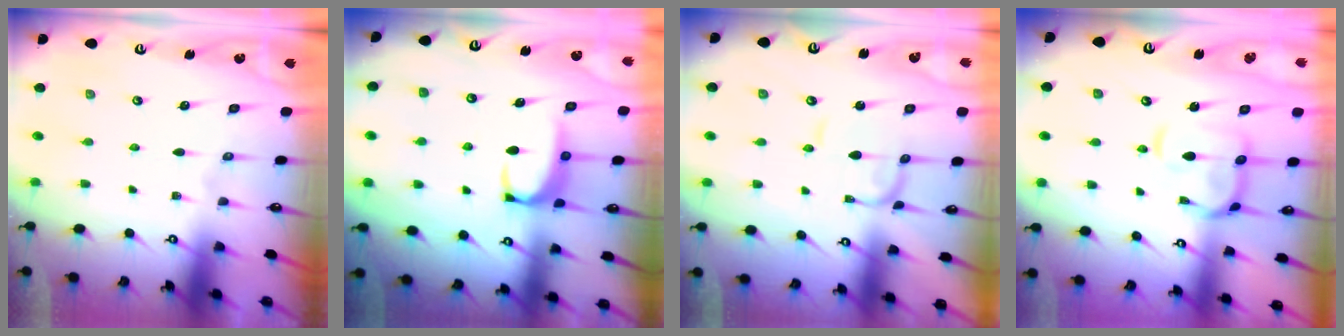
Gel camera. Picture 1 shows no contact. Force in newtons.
{"total": 2.3, "press": 2.2, "slide": 0.6}
{"total": 1.6, "press": 1.6, "slide": 0.1}
{"total": 7.6, "press": 7.5, "slide": 1.2}